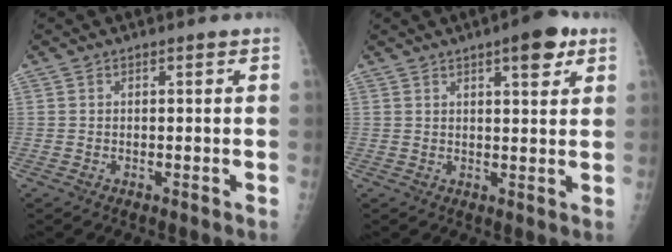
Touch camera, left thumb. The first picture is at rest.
{"total": 7.0, "force": [3.7, 2.3, 5.5], "torque": [-0.060, -0.012, 0.046]}